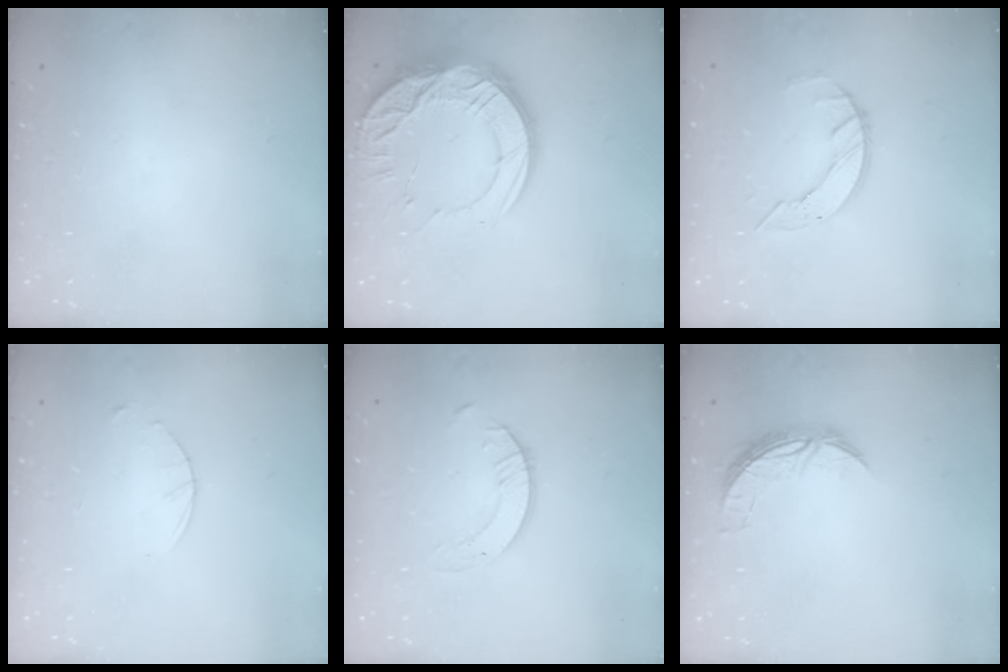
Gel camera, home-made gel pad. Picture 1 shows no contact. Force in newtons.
{"total": 18.6, "press": 18.6, "slide": 1.4}
{"total": 5.7, "press": 5.7, "slide": 0.6}
{"total": 1.6, "press": 1.6, "slide": 0.2}
{"total": 2.3, "press": 2.3, "slide": 0.2}
{"total": 7.4, "press": 7.4, "slide": 0.5}